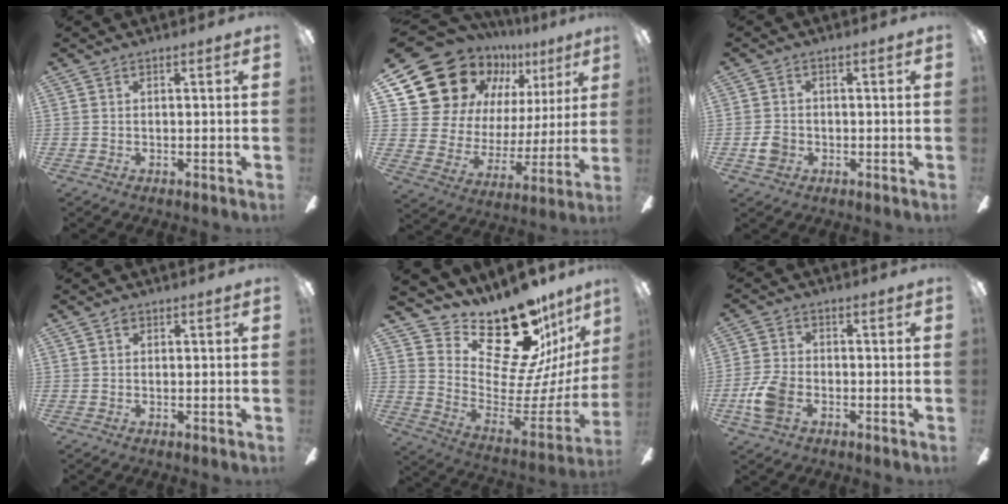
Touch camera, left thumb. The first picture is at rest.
{"total": 20.8, "force": [12.6, 14.0, 8.7], "torque": [-0.156, -0.087, 0.253]}
{"total": 3.5, "force": [-1.0, 3.0, 1.5], "torque": [-0.016, 0.006, -0.017]}
{"total": 0.9, "force": [0.3, 0.7, 0.5], "torque": [-0.010, 0.004, 0.005]}
{"total": 22.4, "force": [17.9, 7.6, 11.2], "torque": [-0.161, -0.155, 0.316]}
{"total": 8.1, "force": [-2.9, 5.4, 5.3], "torque": [-0.114, 0.014, -0.051]}